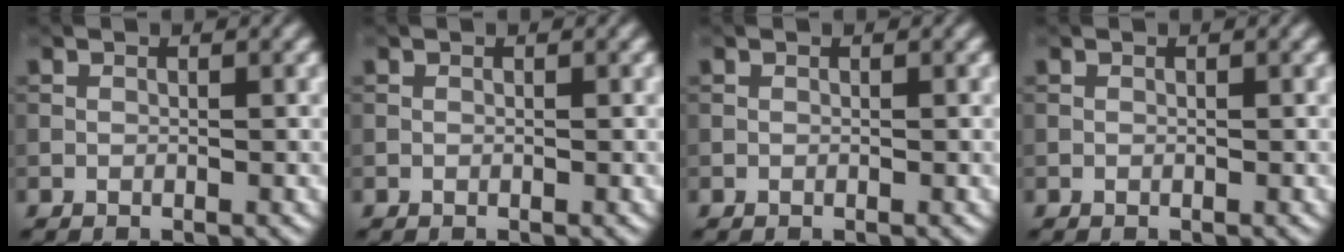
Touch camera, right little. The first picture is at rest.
{"total": 0.0}
{"total": 0.0}
{"total": 0.0}